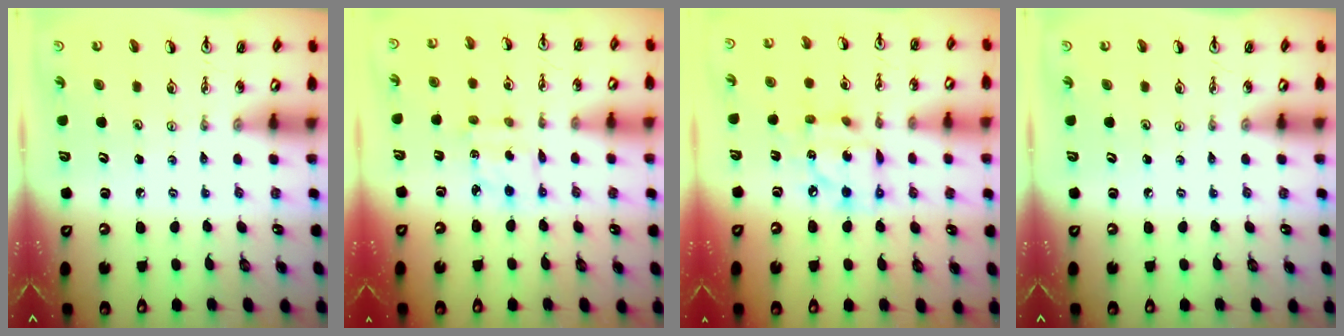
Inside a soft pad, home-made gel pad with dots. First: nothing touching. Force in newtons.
{"total": 2.5, "press": 2.5, "slide": 0.1}
{"total": 11.9, "press": 11.9, "slide": 0.8}
{"total": 0.0}